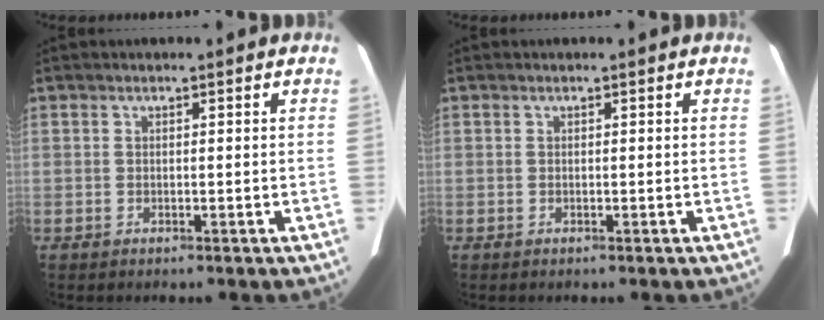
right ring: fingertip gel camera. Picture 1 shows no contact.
{"total": 0.0}